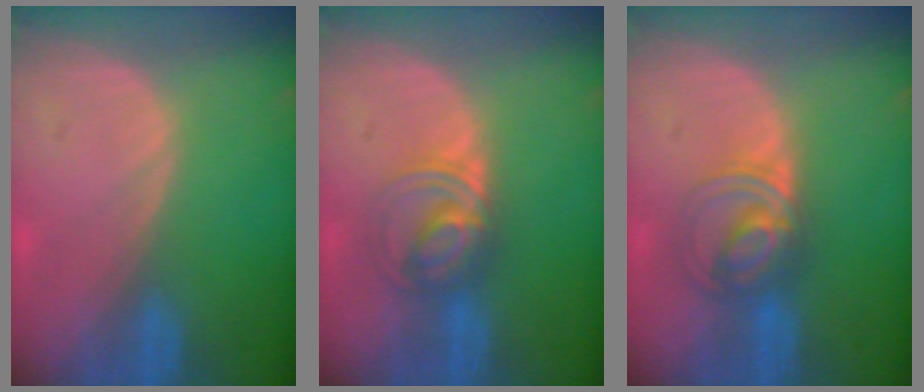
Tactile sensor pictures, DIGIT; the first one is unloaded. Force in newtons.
{"total": 5.4, "press": 5.4, "slide": 0.5}
{"total": 5.8, "press": 5.7, "slide": 0.5}